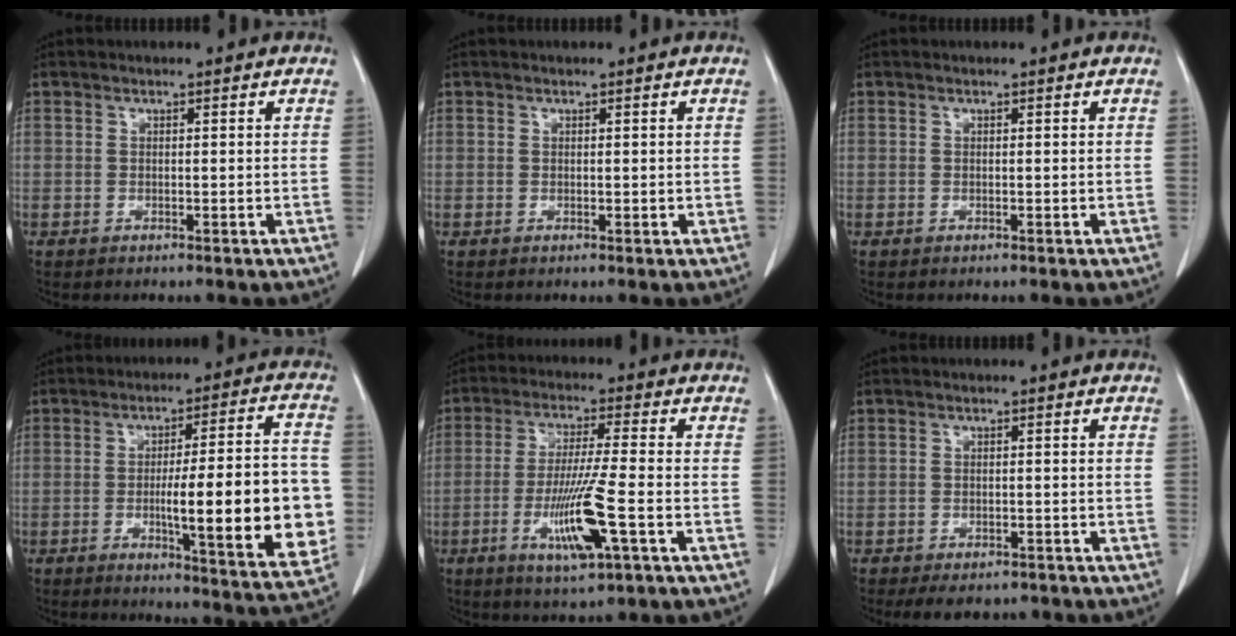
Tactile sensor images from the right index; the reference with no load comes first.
{"total": 0.6, "force": [0.2, 0.5, 0.3], "torque": [0.003, 0.000, 0.001]}
{"total": 0.0}
{"total": 18.9, "force": [-3.0, 2.6, 18.5], "torque": [-0.218, 0.011, -0.032]}
{"total": 10.6, "force": [-3.7, 0.1, 9.9], "torque": [-0.192, -0.017, -0.068]}
{"total": 6.2, "force": [-5.2, 2.8, 2.0], "torque": [-0.015, 0.000, -0.066]}